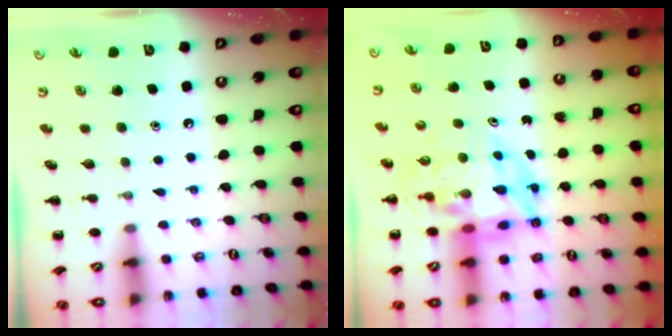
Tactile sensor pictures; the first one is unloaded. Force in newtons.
{"total": 12.2, "press": 11.6, "slide": 3.7}